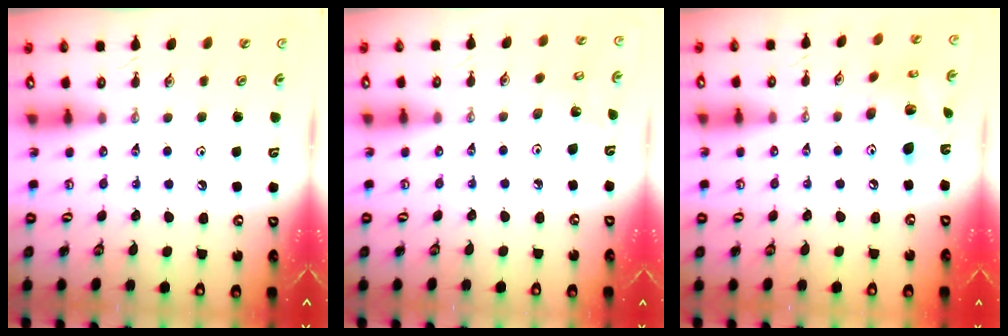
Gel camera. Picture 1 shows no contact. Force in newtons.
{"total": 5.3, "press": 4.9, "slide": 1.8}
{"total": 13.4, "press": 13.3, "slide": 1.2}